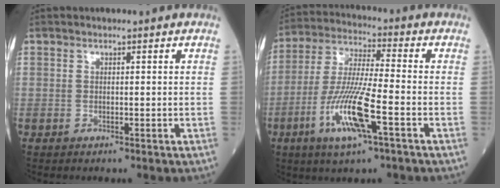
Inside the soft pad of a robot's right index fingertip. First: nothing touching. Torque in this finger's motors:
{"motor_torque": [0.45, -0.26, 0.32, 0.21]}